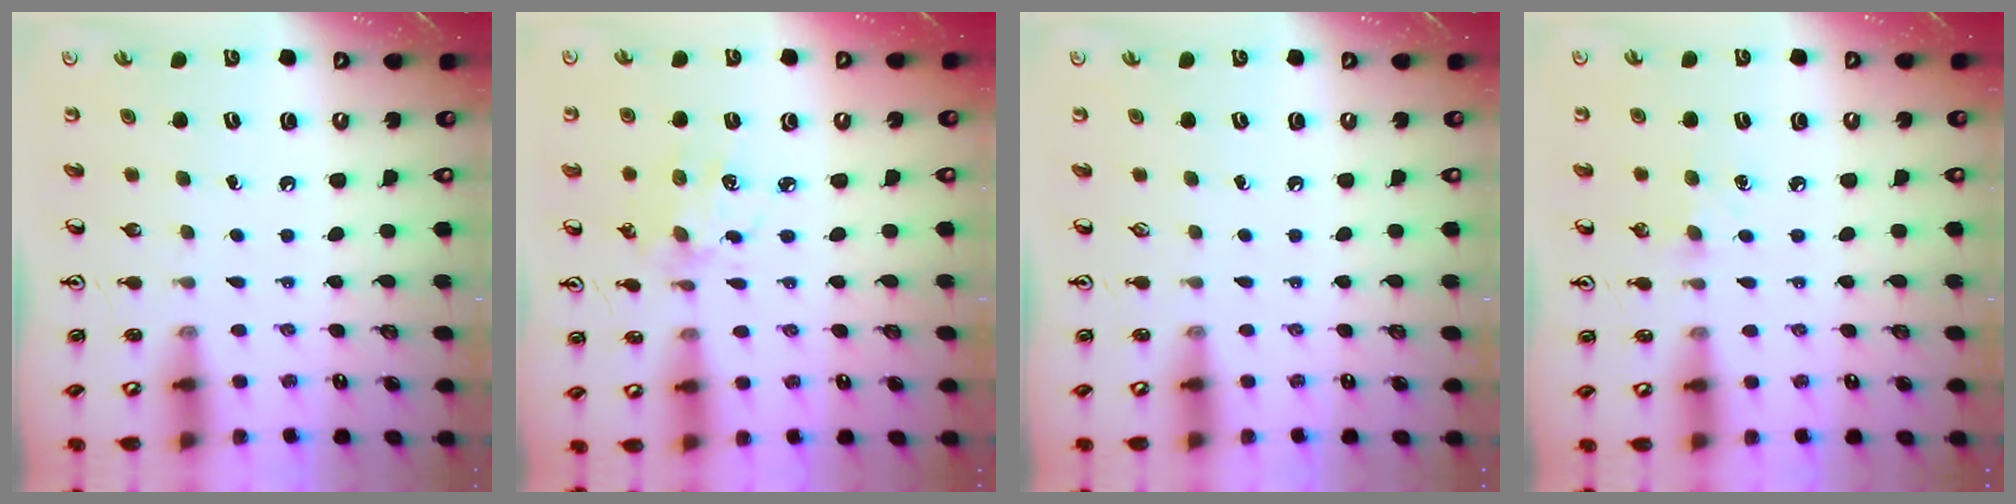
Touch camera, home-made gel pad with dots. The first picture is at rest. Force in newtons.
{"total": 5.3, "press": 5.2, "slide": 0.5}
{"total": 0.0}
{"total": 6.2, "press": 6.1, "slide": 0.7}